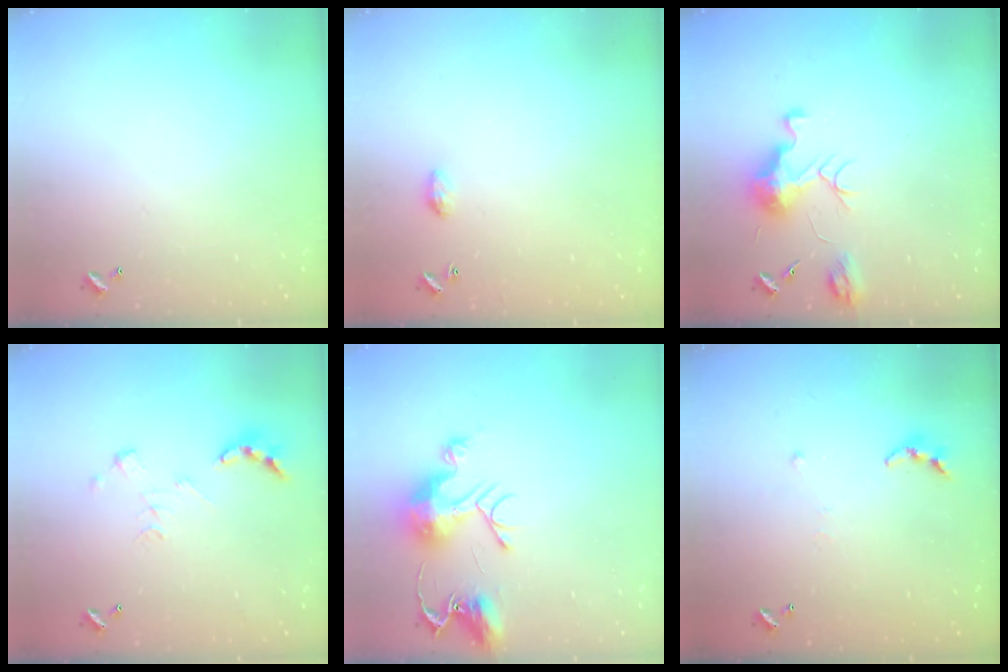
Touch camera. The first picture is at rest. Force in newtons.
{"total": 3.9, "press": 3.8, "slide": 0.6}
{"total": 10.0, "press": 10.0, "slide": 0.6}
{"total": 2.9, "press": 2.7, "slide": 1.3}
{"total": 11.3, "press": 11.3, "slide": 1.1}
{"total": 4.6, "press": 4.5, "slide": 0.5}